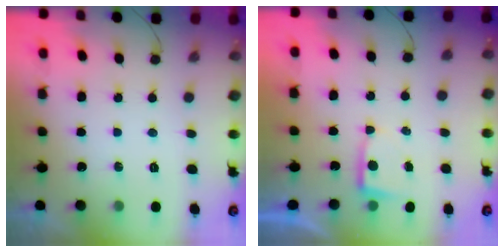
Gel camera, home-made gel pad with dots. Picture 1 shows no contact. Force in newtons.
{"total": 2.9, "press": 2.9, "slide": 0.4}